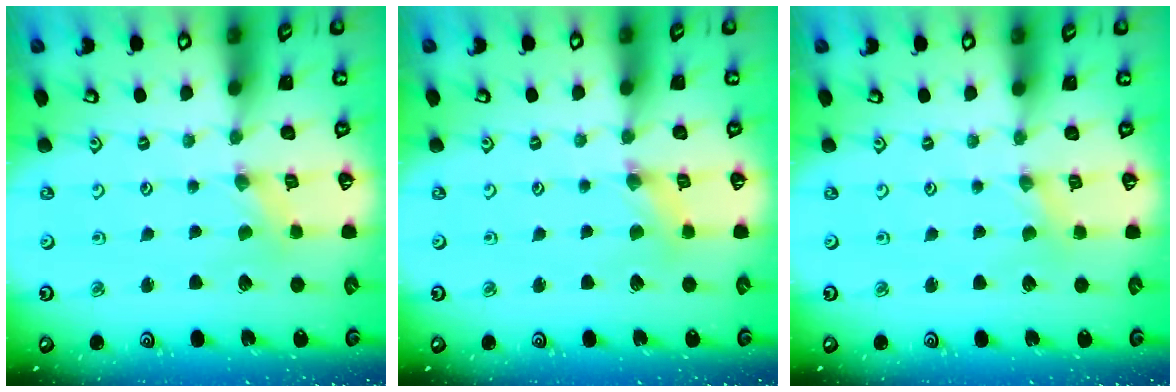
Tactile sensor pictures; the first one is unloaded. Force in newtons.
{"total": 1.9, "press": 1.8, "slide": 0.3}
{"total": 0.0}